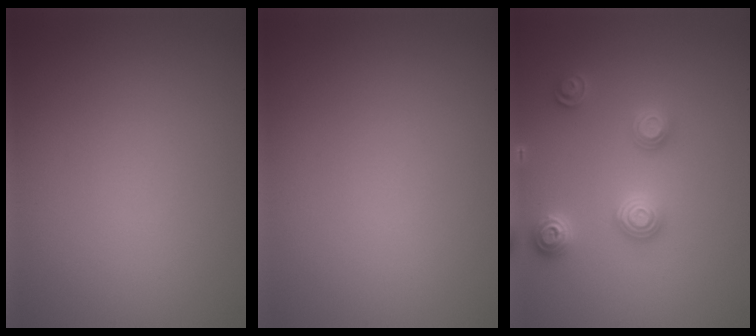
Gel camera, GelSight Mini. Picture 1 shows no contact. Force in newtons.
{"total": 0.0}
{"total": 3.1, "press": 3.0, "slide": 0.4}